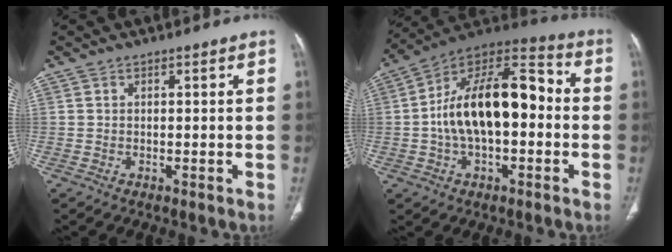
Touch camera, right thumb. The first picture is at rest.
{"total": 20.4, "force": [-0.7, 10.7, 17.4], "torque": [-0.279, 0.049, -0.018]}